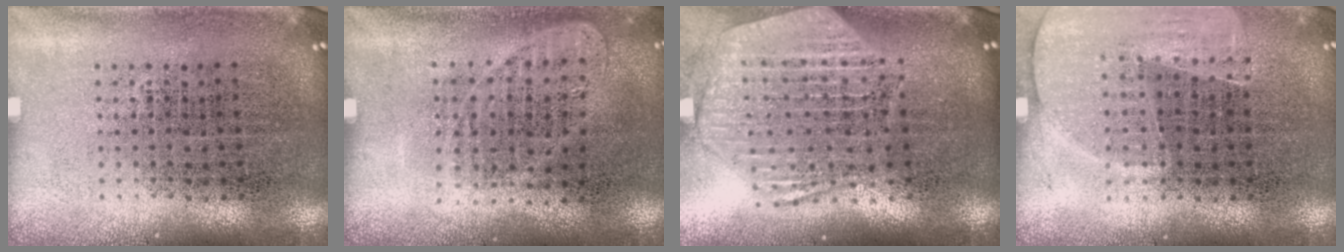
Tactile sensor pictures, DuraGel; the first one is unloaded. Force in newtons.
{"total": 0.9, "press": 0.8, "slide": 0.4}
{"total": 2.8, "press": 2.3, "slide": 1.6}
{"total": 1.4, "press": 1.3, "slide": 0.5}